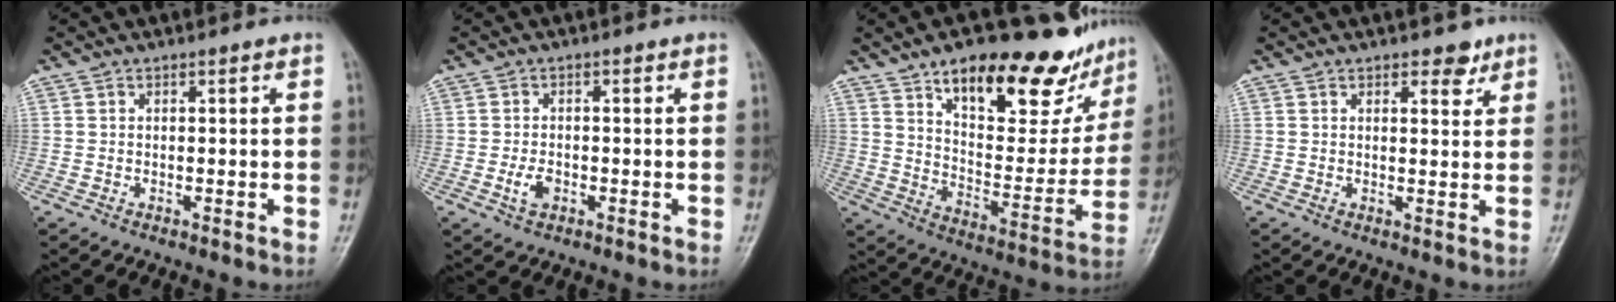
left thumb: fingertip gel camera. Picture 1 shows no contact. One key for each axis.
{"total": 3.0, "fx": -1.0, "fy": 1.9, "fz": 2.1, "tx": -0.037, "ty": 0.004, "tz": -0.019}
{"total": 23.9, "fx": 16.2, "fy": 9.9, "fz": 14.5, "tx": -0.147, "ty": -0.068, "tz": 0.244}
{"total": 3.1, "fx": 2.2, "fy": 1.6, "fz": 1.5, "tx": -0.003, "ty": -0.012, "tz": 0.029}